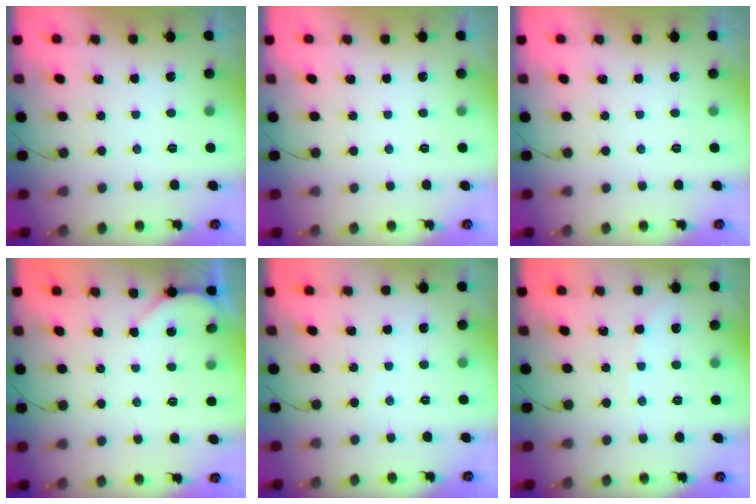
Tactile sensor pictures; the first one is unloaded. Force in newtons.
{"total": 0.0}
{"total": 0.0}
{"total": 1.8, "press": 1.8, "slide": 0.2}
{"total": 3.0, "press": 3.0, "slide": 0.4}
{"total": 2.1, "press": 2.1, "slide": 0.3}